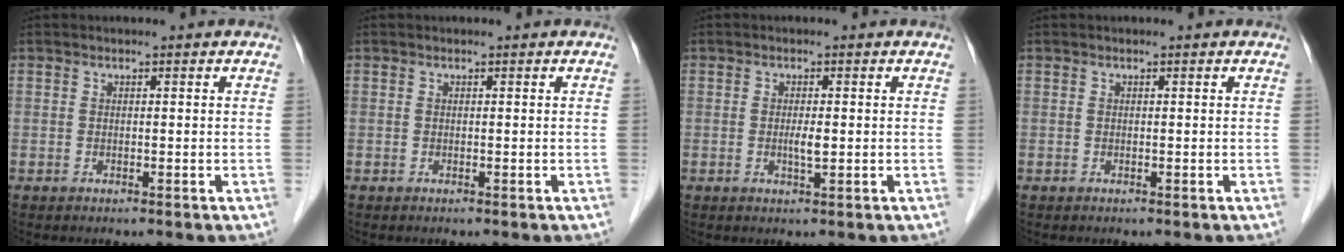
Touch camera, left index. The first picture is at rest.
{"total": 0.0}
{"total": 1.8, "force": [-0.1, 0.3, 1.8], "torque": [-0.037, -0.001, -0.001]}
{"total": 0.0}